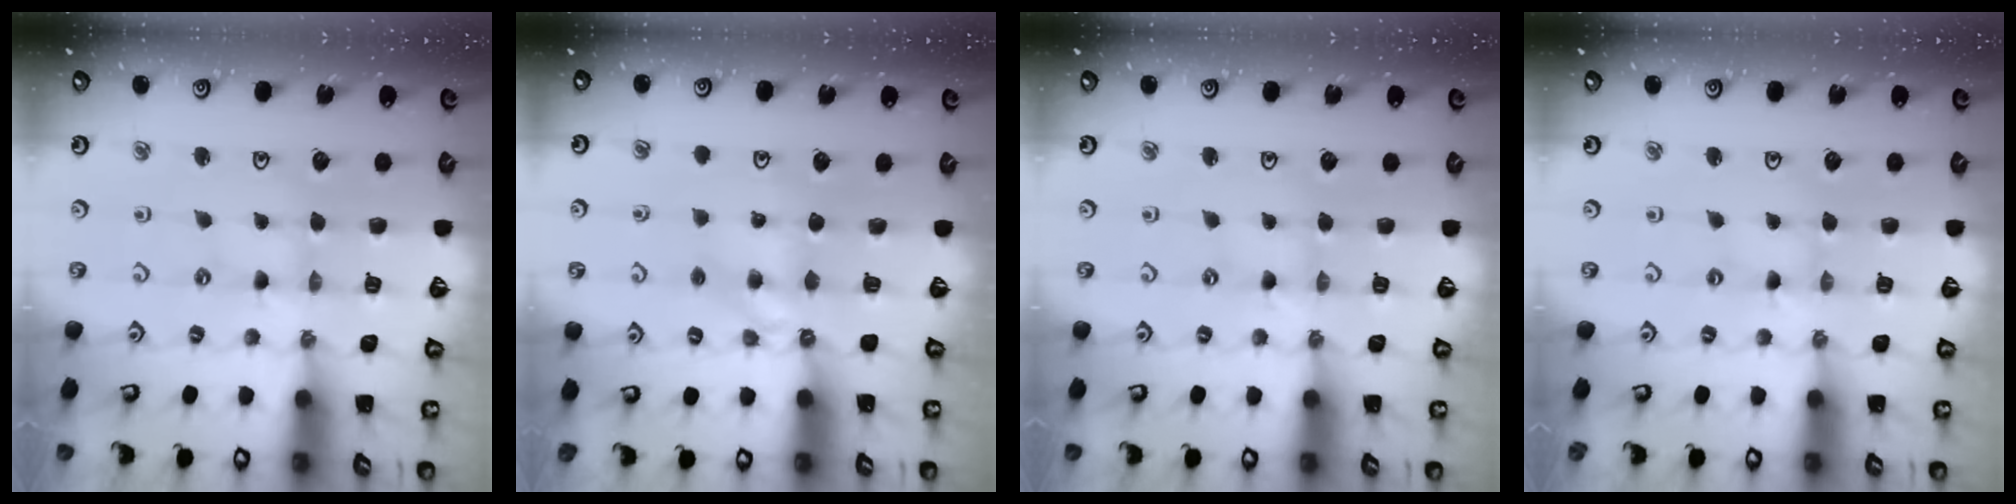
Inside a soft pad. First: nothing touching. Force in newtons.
{"total": 4.9, "press": 4.8, "slide": 0.8}
{"total": 0.0}
{"total": 0.0}